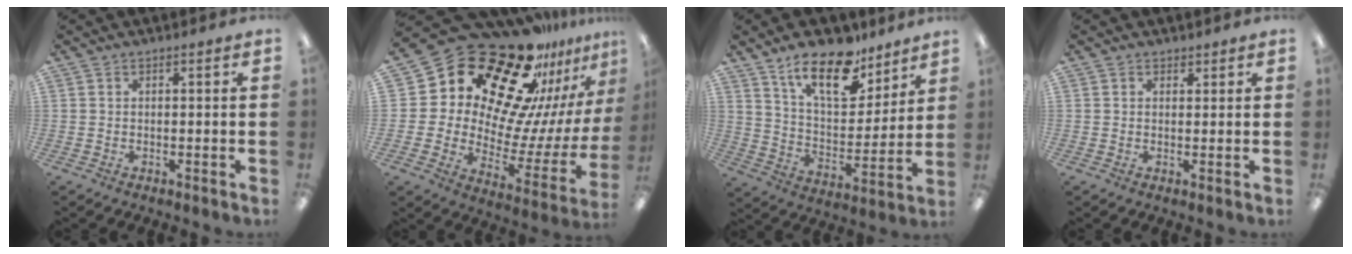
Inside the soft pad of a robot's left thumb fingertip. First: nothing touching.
{"total": 25.3, "force": [19.5, 11.3, 11.6], "torque": [-0.193, -0.168, 0.346]}
{"total": 18.5, "force": [12.9, 8.0, 10.5], "torque": [-0.171, -0.070, 0.224]}
{"total": 1.2, "force": [0.9, 0.9, 0.0], "torque": [0.008, 0.000, 0.014]}